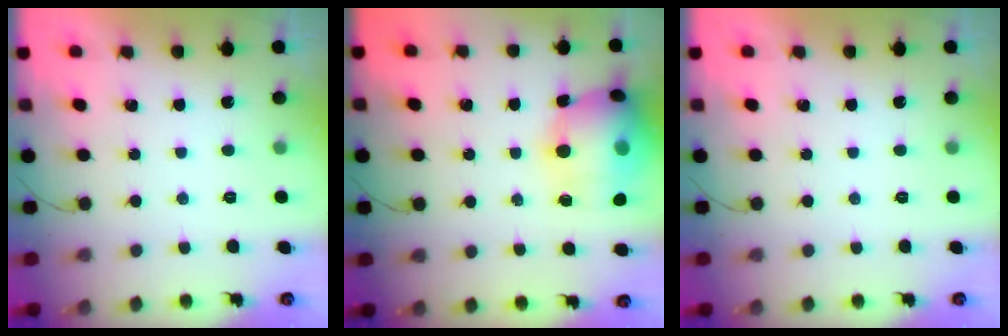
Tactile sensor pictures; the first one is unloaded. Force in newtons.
{"total": 17.6, "press": 17.4, "slide": 2.8}
{"total": 0.0}